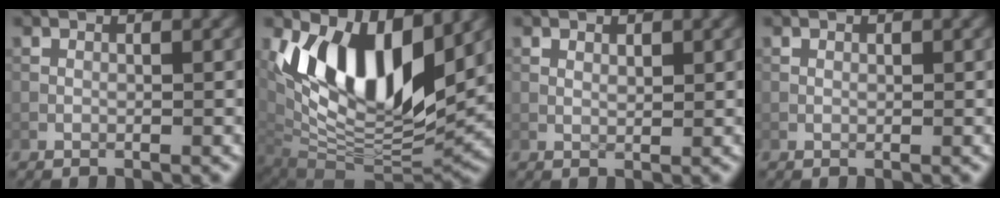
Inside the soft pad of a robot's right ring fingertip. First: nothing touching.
{"total": 13.4, "force": [4.1, 6.8, 10.8], "torque": [-0.199, -0.012, 0.075]}
{"total": 0.7, "force": [0.4, 0.5, 0.4], "torque": [-0.011, -0.002, 0.013]}
{"total": 0.0}